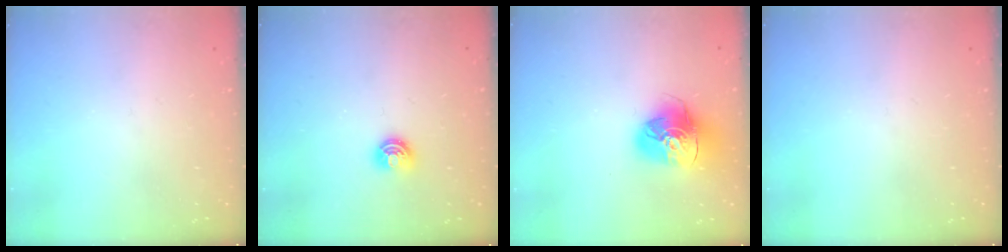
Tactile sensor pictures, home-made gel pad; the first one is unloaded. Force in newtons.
{"total": 5.7, "press": 5.7, "slide": 0.7}
{"total": 15.8, "press": 15.7, "slide": 2.1}
{"total": 0.0}